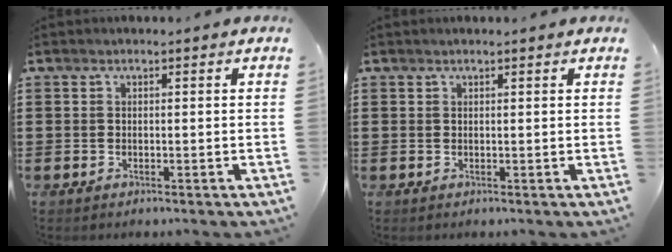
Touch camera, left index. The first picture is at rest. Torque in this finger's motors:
{"motor_torque": [2.14, 0.00, -0.03, -0.01]}